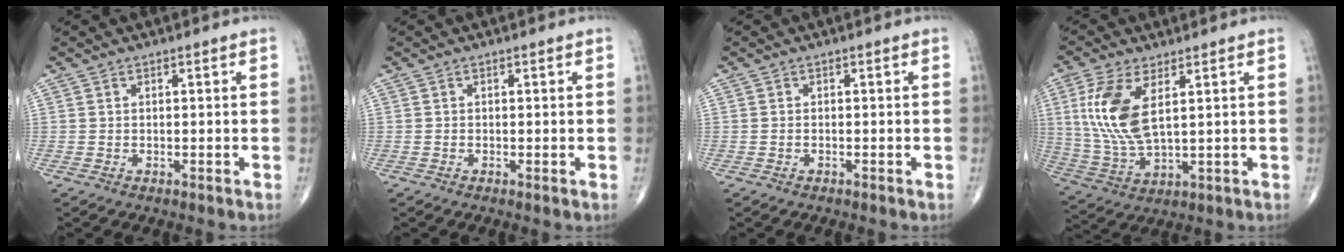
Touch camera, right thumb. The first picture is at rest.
{"total": 0.0}
{"total": 0.0}
{"total": 12.4, "force": [3.6, 5.3, 10.6], "torque": [-0.236, -0.013, 0.082]}